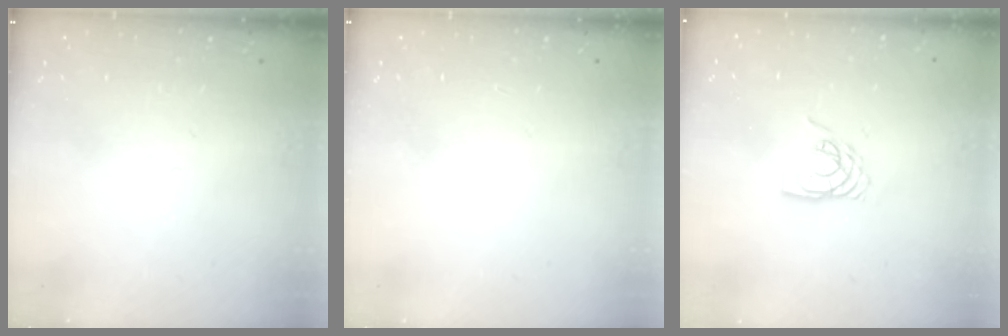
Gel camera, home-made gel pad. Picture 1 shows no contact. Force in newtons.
{"total": 0.0}
{"total": 7.4, "press": 7.3, "slide": 0.5}